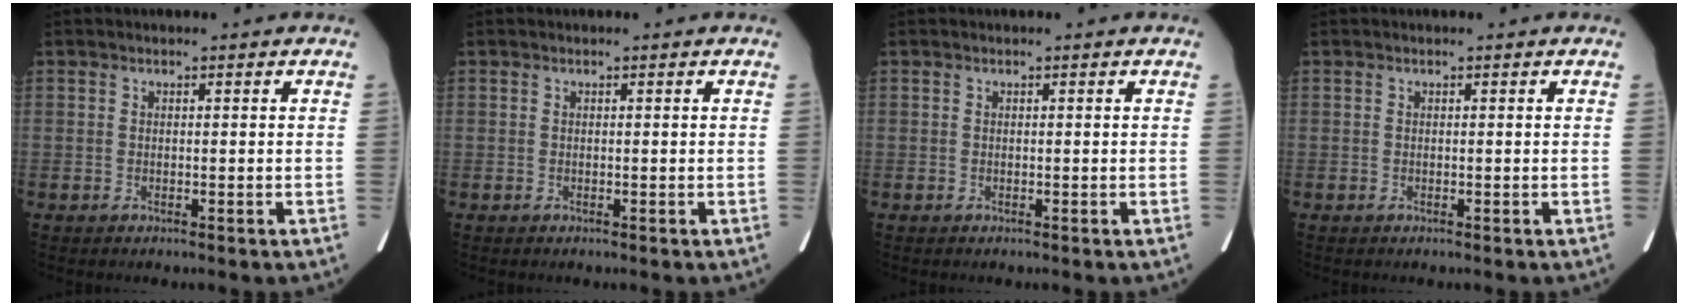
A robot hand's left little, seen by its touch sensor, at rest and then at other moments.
{"total": 0.0}
{"total": 0.0}
{"total": 0.0}